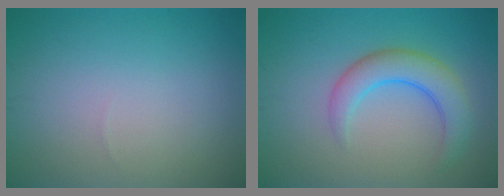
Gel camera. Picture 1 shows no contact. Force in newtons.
{"total": 4.2, "press": 4.2, "slide": 0.3}